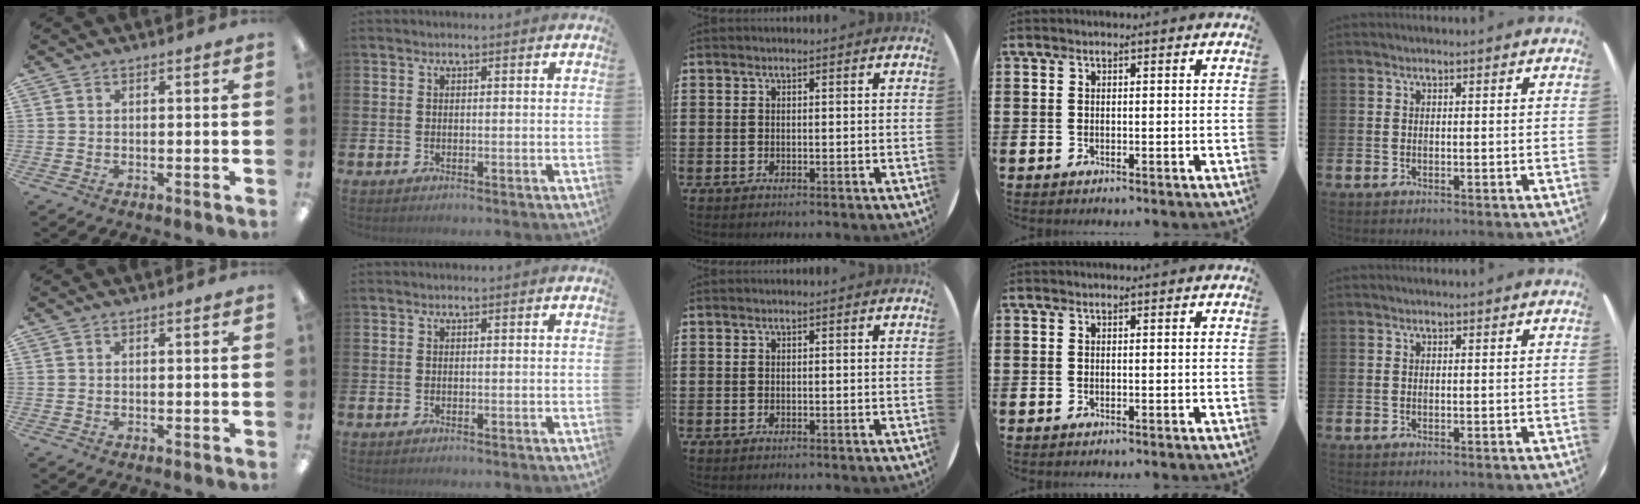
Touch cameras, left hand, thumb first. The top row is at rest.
{}